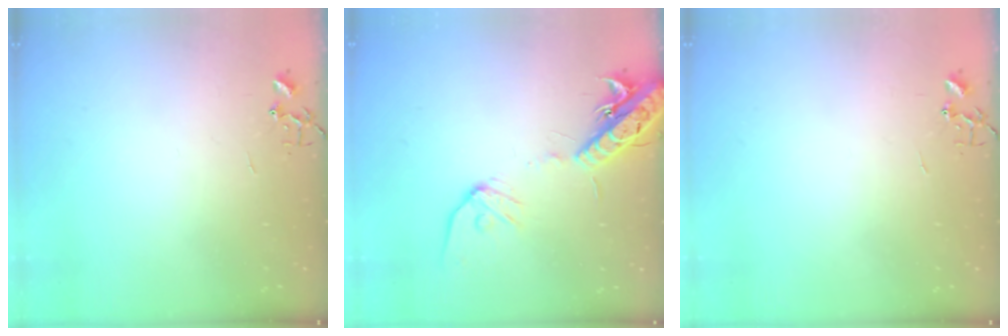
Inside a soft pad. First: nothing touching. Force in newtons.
{"total": 15.1, "press": 14.7, "slide": 3.3}
{"total": 0.0}